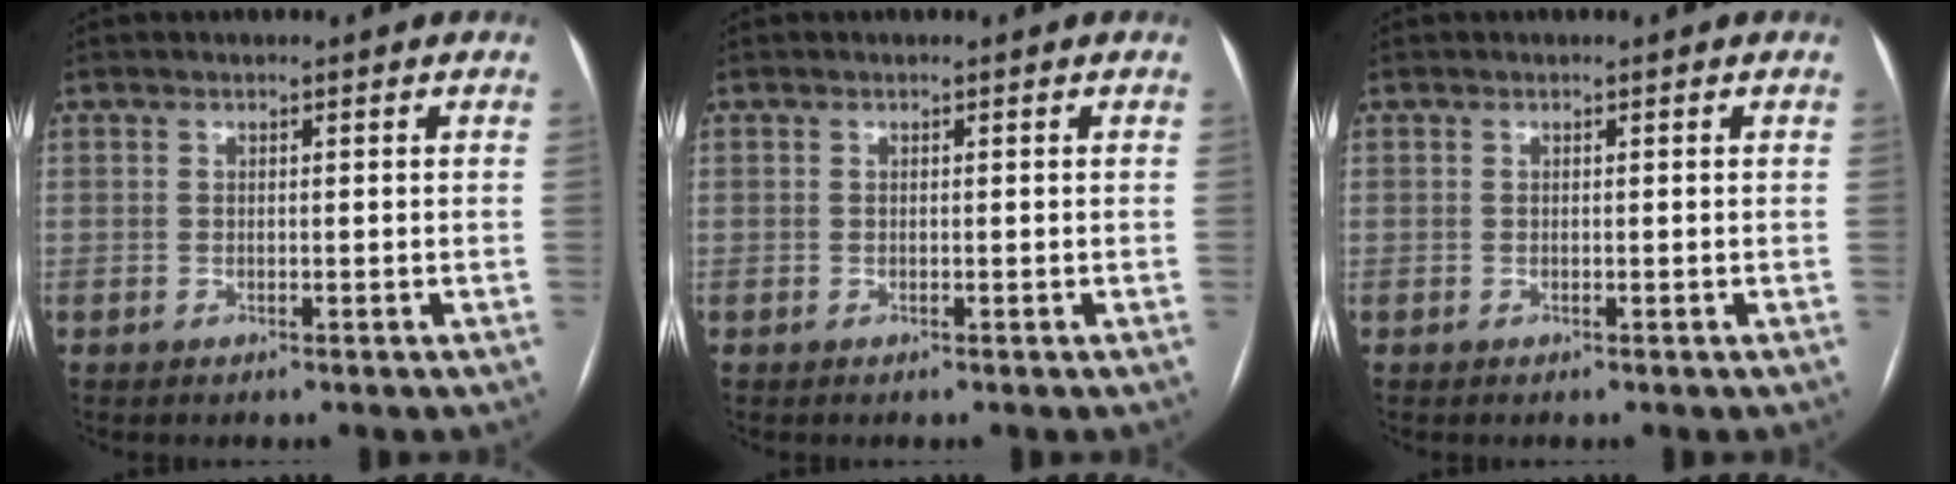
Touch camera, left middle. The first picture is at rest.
{"total": 0.0}
{"total": 0.0}